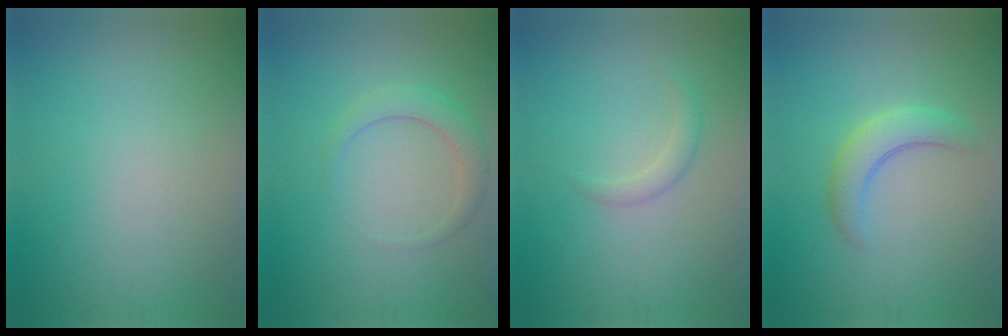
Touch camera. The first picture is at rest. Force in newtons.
{"total": 2.3, "press": 2.3, "slide": 0.1}
{"total": 1.2, "press": 1.2, "slide": 0.1}
{"total": 3.0, "press": 3.0, "slide": 0.3}